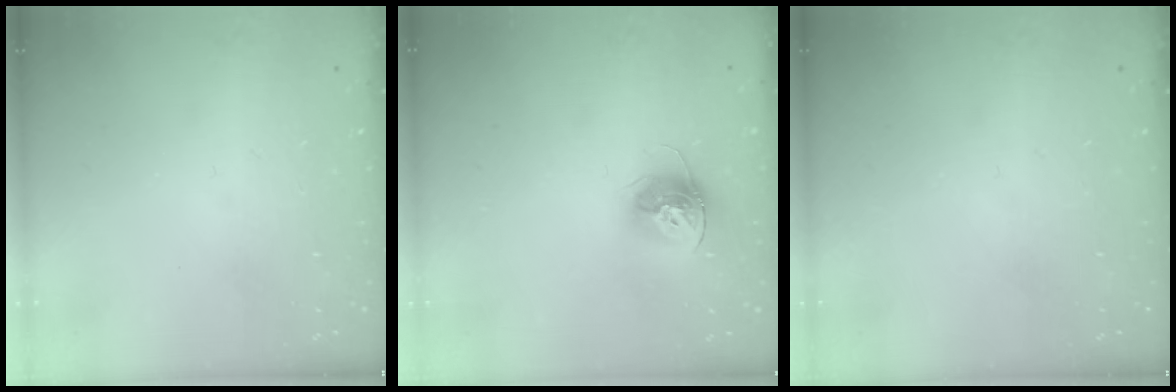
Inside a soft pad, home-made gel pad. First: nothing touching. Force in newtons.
{"total": 12.1, "press": 12.1, "slide": 0.5}
{"total": 0.0}